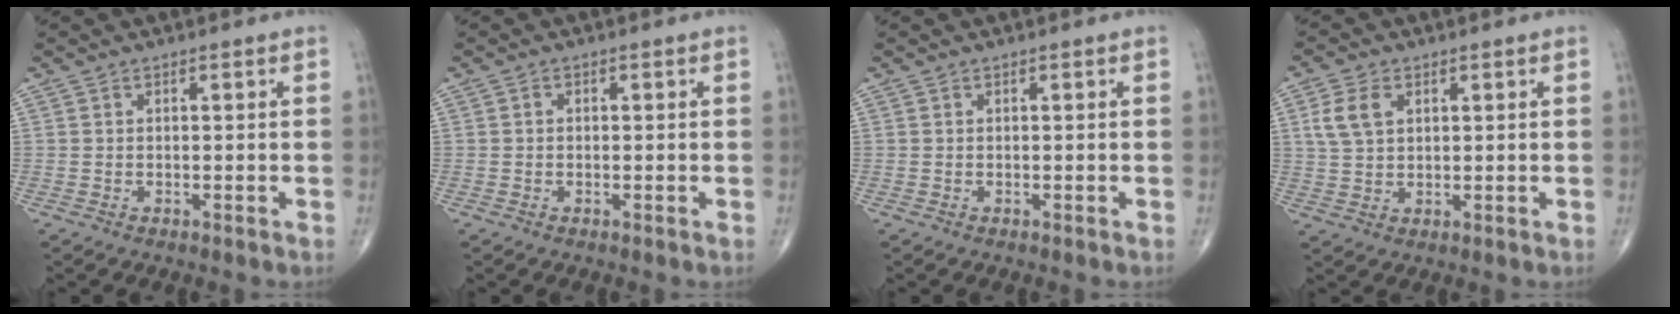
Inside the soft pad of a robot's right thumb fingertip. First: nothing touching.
{"total": 0.8, "force": [0.1, 0.7, 0.5], "torque": [-0.004, 0.004, 0.002]}
{"total": 0.0}
{"total": 5.9, "force": [2.0, 3.9, 4.0], "torque": [-0.078, 0.002, 0.041]}